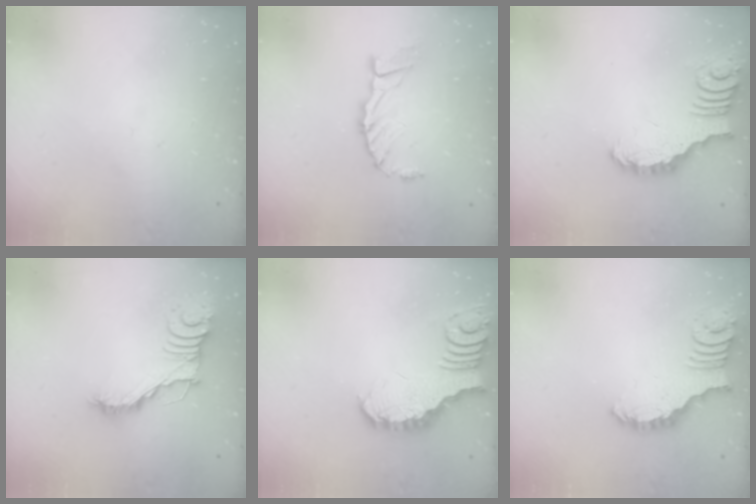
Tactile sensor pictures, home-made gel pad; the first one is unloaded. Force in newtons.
{"total": 9.2, "press": 9.2, "slide": 0.5}
{"total": 3.4, "press": 3.4, "slide": 0.4}
{"total": 13.1, "press": 13.1, "slide": 0.4}
{"total": 3.5, "press": 3.4, "slide": 0.6}
{"total": 2.5, "press": 2.5, "slide": 0.5}